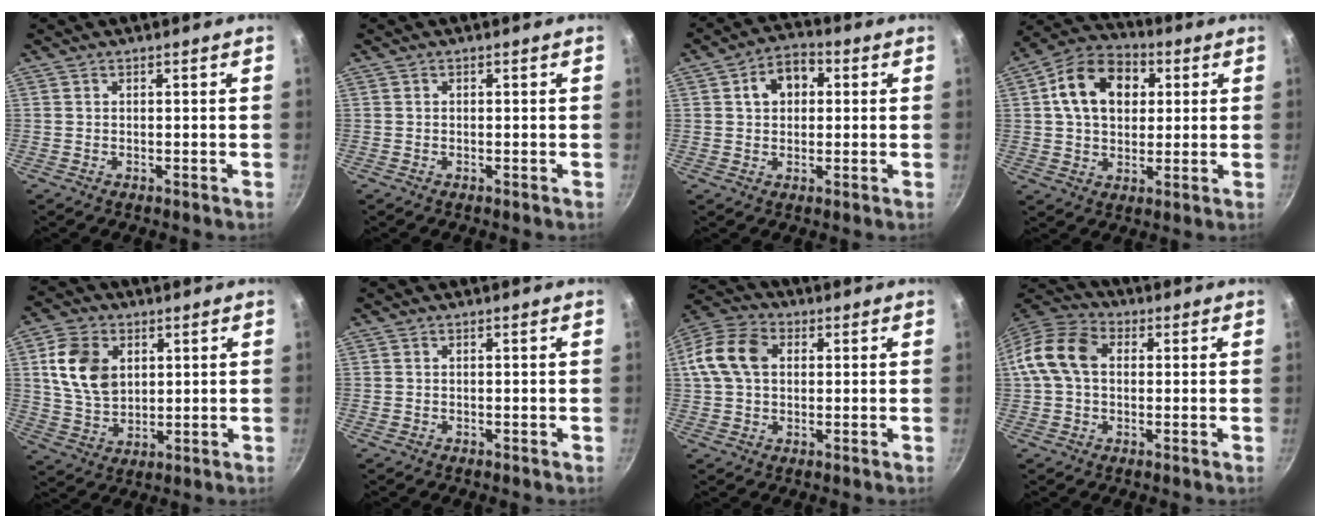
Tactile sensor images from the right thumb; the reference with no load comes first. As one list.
[{"total": 0.0}, {"total": 7.6, "force": [1.7, 5.6, 4.9], "torque": [-0.046, 0.016, 0.017]}, {"total": 14.4, "force": [3.4, 10.5, 9.3], "torque": [-0.131, 0.017, 0.042]}, {"total": 11.6, "force": [3.0, 8.4, 7.5], "torque": [-0.119, -0.012, 0.062]}, {"total": 0.0}, {"total": 11.6, "force": [2.0, 8.3, 7.8], "torque": [-0.140, 0.022, 0.021]}, {"total": 11.8, "force": [1.4, 8.5, 8.1], "torque": [-0.137, 0.027, 0.008]}]